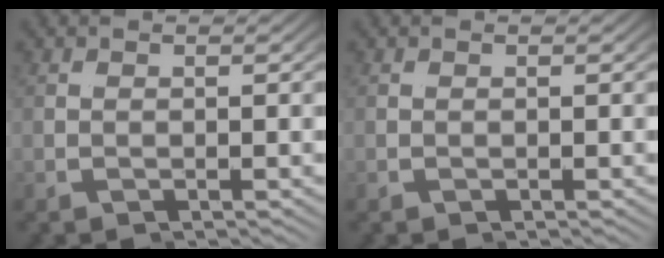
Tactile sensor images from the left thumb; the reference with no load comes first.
{"total": 0.0}